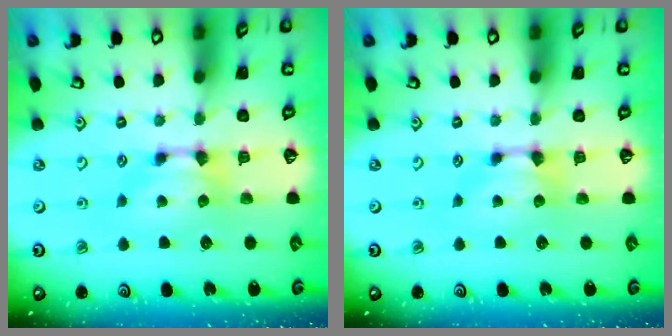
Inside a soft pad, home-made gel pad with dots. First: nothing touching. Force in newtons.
{"total": 0.0}